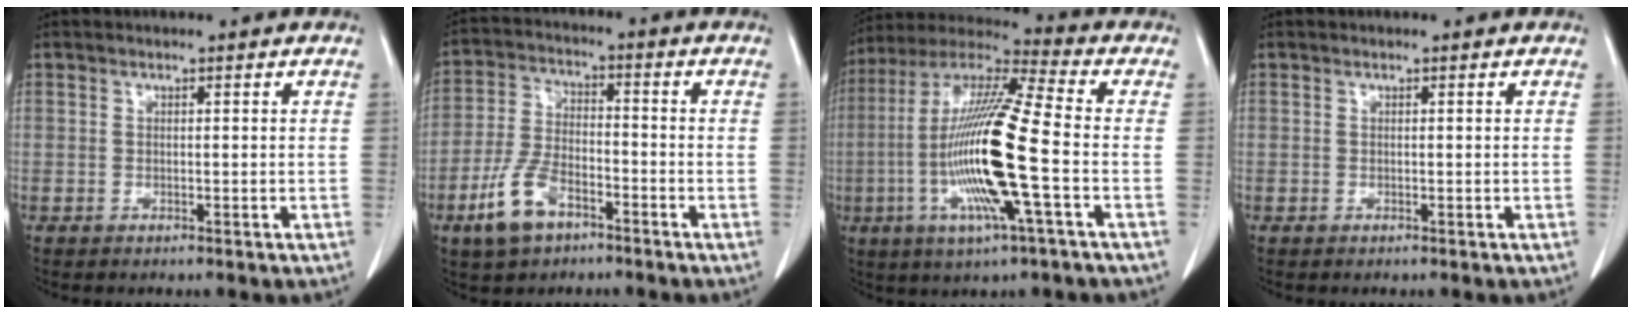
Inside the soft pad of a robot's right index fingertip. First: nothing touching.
{"total": 8.8, "force": [-5.0, 4.2, 5.9], "torque": [-0.138, 0.002, -0.093]}
{"total": 18.0, "force": [-3.8, 0.6, 17.6], "torque": [-0.362, -0.009, -0.080]}
{"total": 0.0}